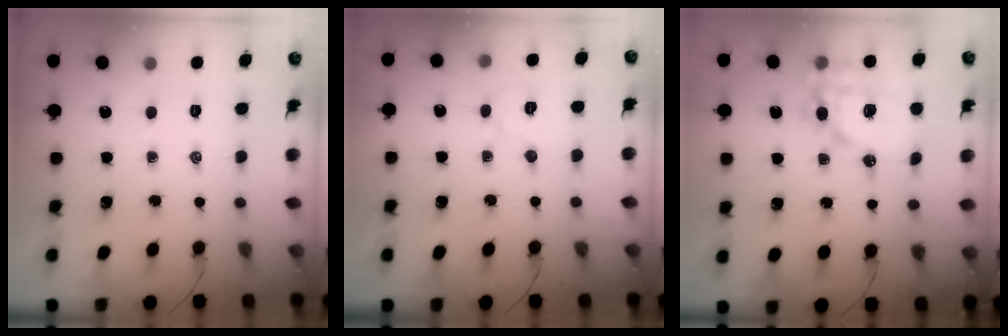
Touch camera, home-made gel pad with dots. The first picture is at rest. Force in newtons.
{"total": 6.1, "press": 6.0, "slide": 1.1}
{"total": 13.8, "press": 13.4, "slide": 3.3}